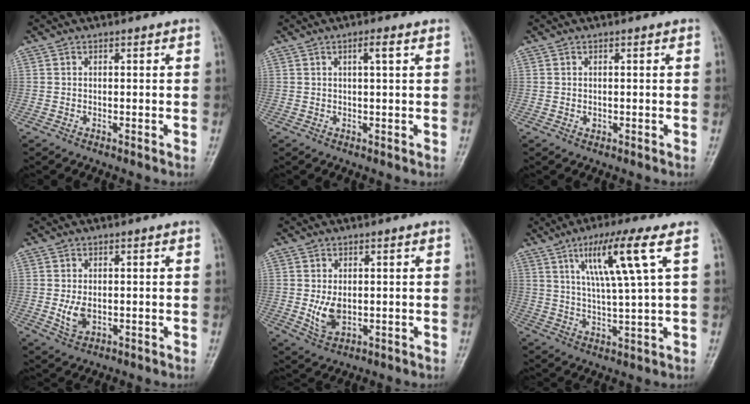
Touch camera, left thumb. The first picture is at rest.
{"total": 2.2, "force": [0.9, 0.1, 2.0], "torque": [-0.039, 0.001, 0.015]}
{"total": 0.6, "force": [-0.1, 0.6, 0.2], "torque": [-0.001, 0.003, 0.001]}
{"total": 3.7, "force": [-0.4, 2.5, 2.8], "torque": [-0.046, -0.004, -0.001]}
{"total": 4.8, "force": [-0.2, 3.1, 3.6], "torque": [-0.062, -0.008, 0.007]}
{"total": 11.4, "force": [4.7, 0.1, 10.4], "torque": [-0.195, -0.015, 0.086]}